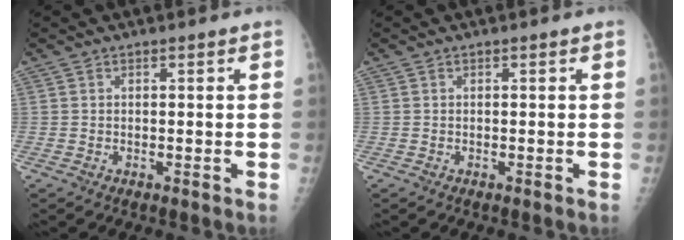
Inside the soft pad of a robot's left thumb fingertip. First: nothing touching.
{"total": 0.0}